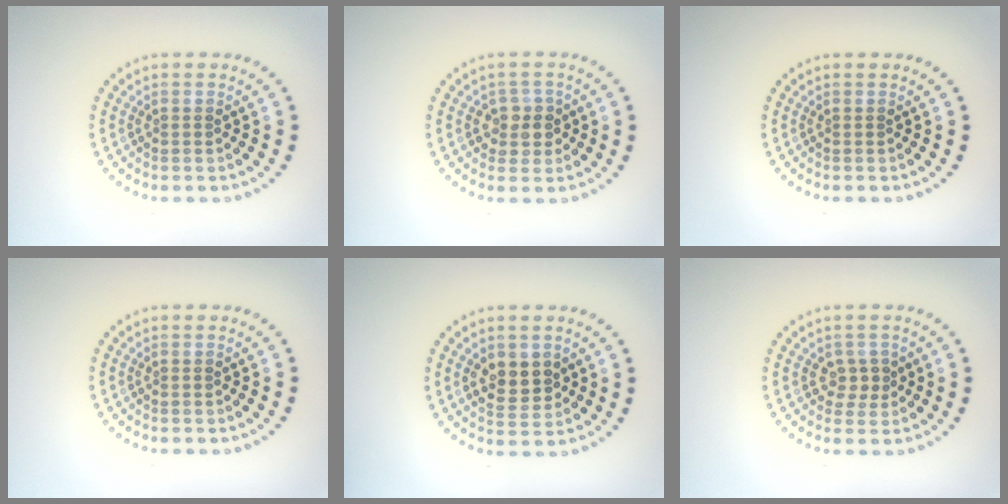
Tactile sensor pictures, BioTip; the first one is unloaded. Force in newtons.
{"total": 2.1, "press": 2.0, "slide": 0.8}
{"total": 0.0}
{"total": 0.0}
{"total": 3.1, "press": 3.0, "slide": 0.5}
{"total": 1.7, "press": 1.6, "slide": 0.6}